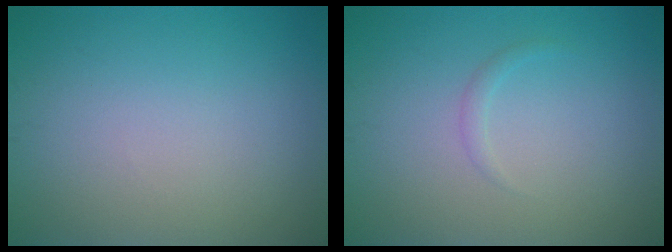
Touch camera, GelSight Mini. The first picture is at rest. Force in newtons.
{"total": 0.7, "press": 0.7, "slide": 0.1}